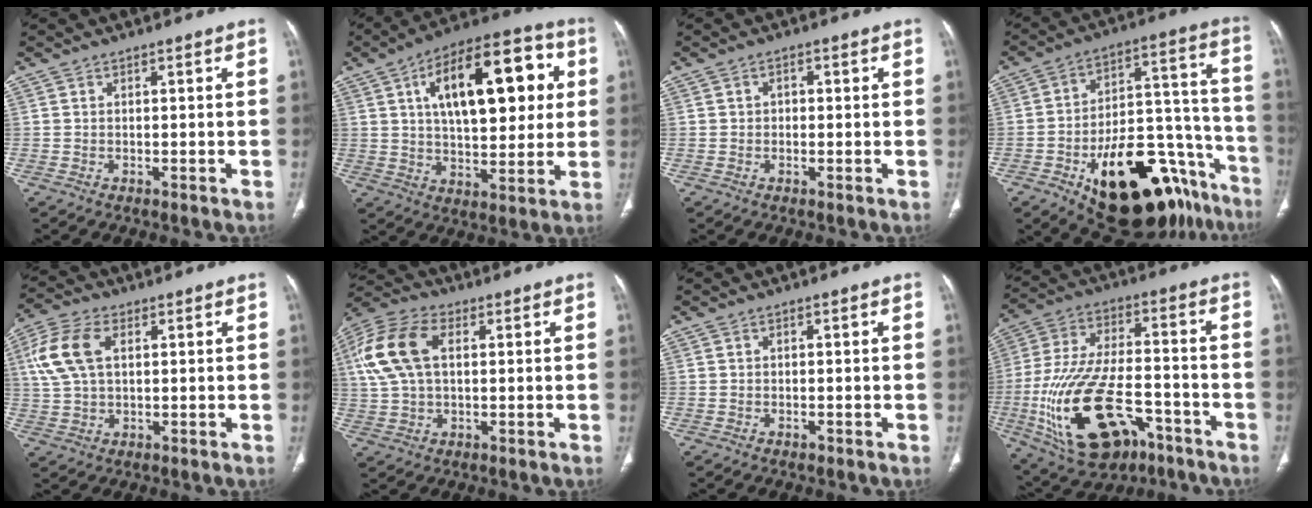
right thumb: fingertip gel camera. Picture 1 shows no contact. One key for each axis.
{"total": 22.6, "fx": 6.1, "fy": 10.8, "fz": 18.9, "tx": -0.252, "ty": 0.008, "tz": 0.087}
{"total": 1.3, "fx": 0.0, "fy": 1.1, "fz": 0.7, "tx": -0.005, "ty": 0.005, "tz": -0.003}
{"total": 30.5, "fx": -16.3, "fy": 14.7, "fz": 21.1, "tx": -0.217, "ty": 0.095, "tz": -0.228}
{"total": 10.5, "fx": 2.9, "fy": 6.1, "fz": 8.0, "tx": -0.178, "ty": 0.014, "tz": 0.058}
{"total": 13.5, "fx": 3.2, "fy": 8.0, "fz": 10.4, "tx": -0.230, "ty": 0.025, "tz": 0.060}
{"total": 0.7, "fx": -0.3, "fy": 0.5, "fz": 0.3, "tx": -0.005, "ty": 0.001, "tz": -0.005}
{"total": 24.4, "fx": -9.5, "fy": 13.1, "fz": 18.2, "tx": -0.378, "ty": 0.029, "tz": -0.145}